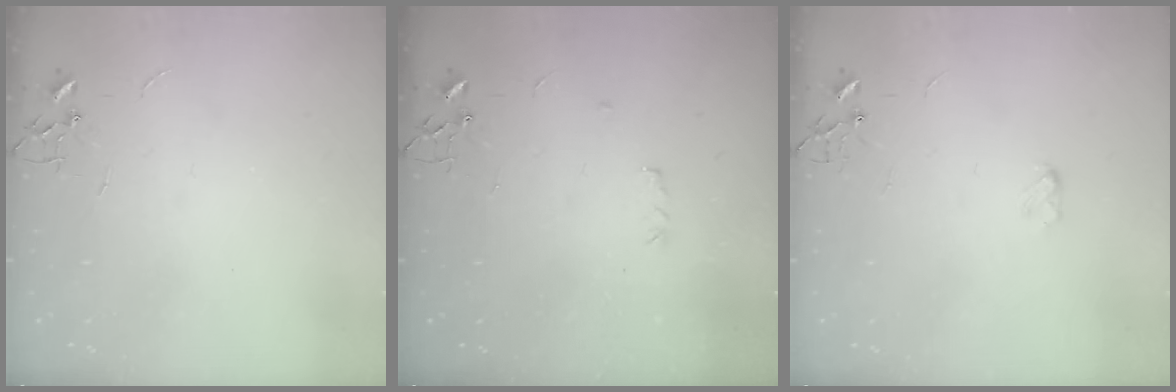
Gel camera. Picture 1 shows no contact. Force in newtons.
{"total": 3.4, "press": 3.3, "slide": 0.6}
{"total": 3.1, "press": 3.1, "slide": 0.4}